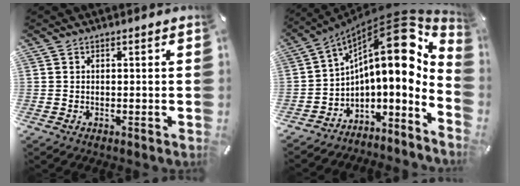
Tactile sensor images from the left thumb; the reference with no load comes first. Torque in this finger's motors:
{"motor_torque": [-0.40, 2.82, 0.95, -0.15, 0.60]}